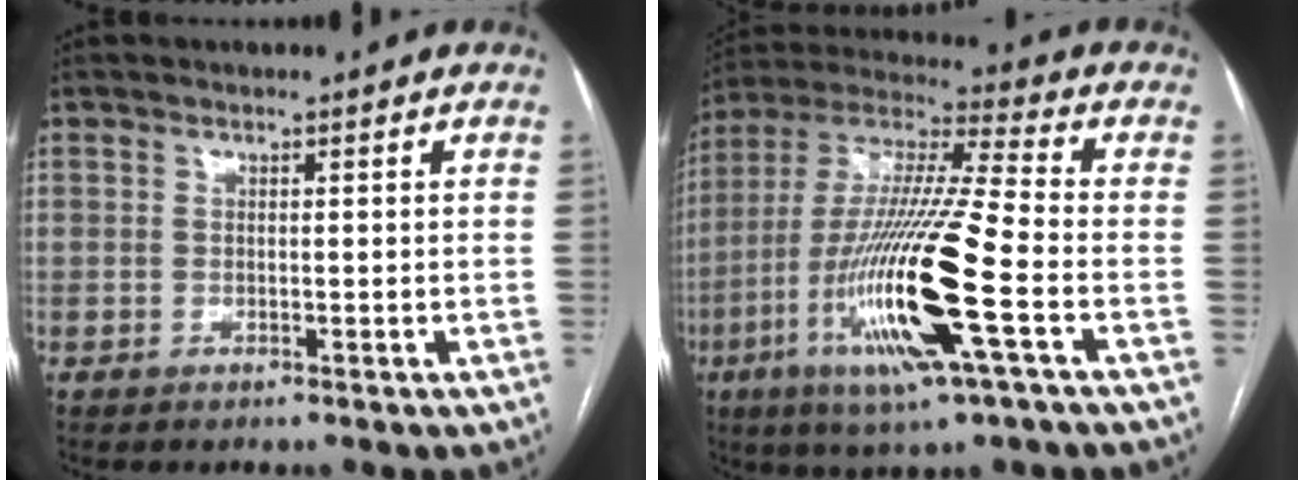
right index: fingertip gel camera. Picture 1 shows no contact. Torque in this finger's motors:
{"motor_torque": [2.14, 0.00, 0.91, 0.21]}